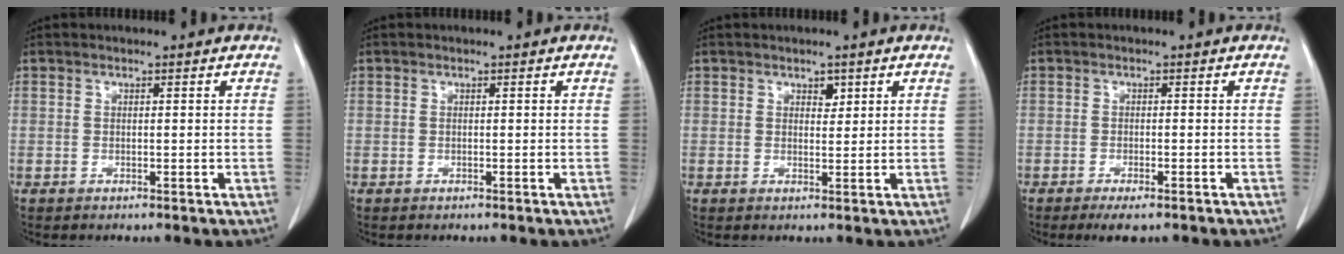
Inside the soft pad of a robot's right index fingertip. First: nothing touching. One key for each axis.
{"total": 0.0}
{"total": 1.6, "fx": 0.9, "fy": 0.9, "fz": 0.9, "tx": -0.009, "ty": -0.003, "tz": 0.014}
{"total": 4.0, "fx": -2.9, "fy": 1.0, "fz": 2.5, "tx": -0.030, "ty": -0.005, "tz": -0.037}